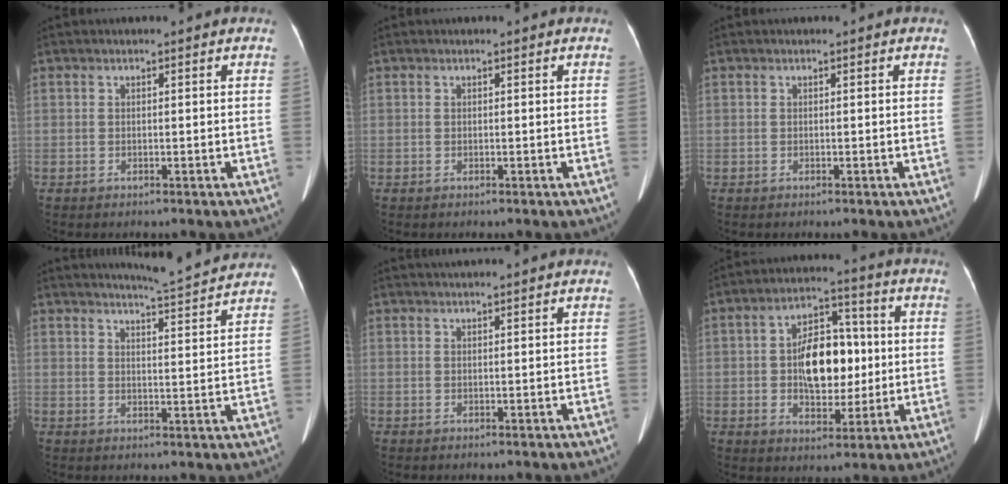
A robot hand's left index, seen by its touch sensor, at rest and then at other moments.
{"total": 0.0}
{"total": 0.0}
{"total": 7.8, "force": [7.6, -0.9, 1.6], "torque": [-0.040, -0.005, 0.101]}
{"total": 3.9, "force": [3.5, -0.4, 1.6], "torque": [-0.018, 0.029, 0.049]}
{"total": 10.8, "force": [0.1, 6.1, 9.0], "torque": [-0.155, 0.021, 0.007]}